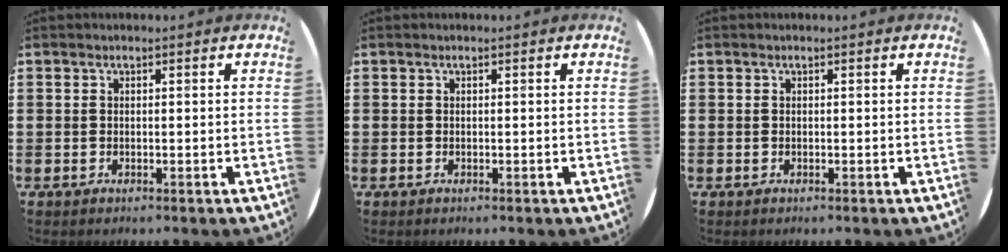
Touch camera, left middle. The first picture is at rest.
{"total": 0.0}
{"total": 0.0}